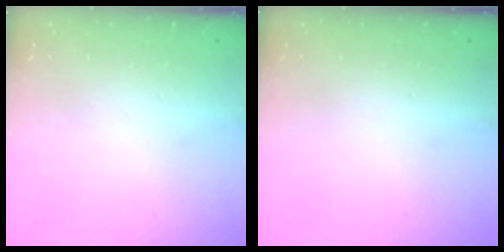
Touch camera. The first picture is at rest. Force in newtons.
{"total": 0.0}